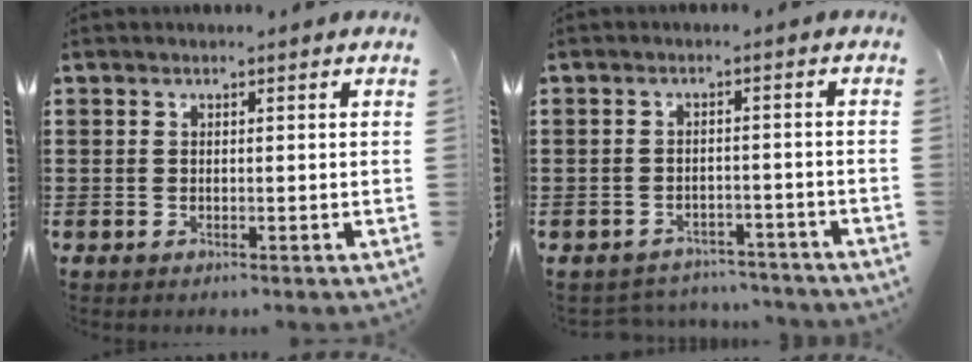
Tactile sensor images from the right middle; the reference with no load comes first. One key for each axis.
{"total": 2.9, "fx": -2.9, "fy": 0.5, "fz": -0.1, "tx": -0.006, "ty": -0.001, "tz": -0.062}